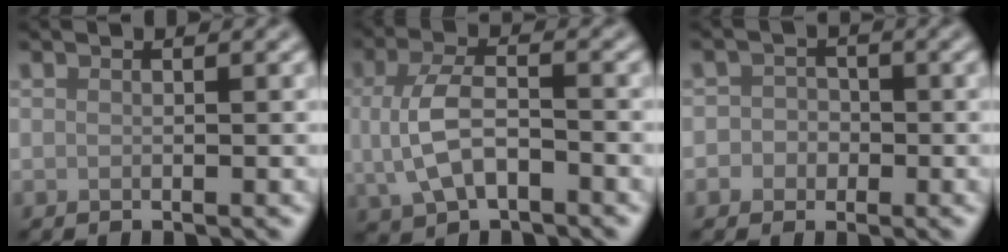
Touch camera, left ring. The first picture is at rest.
{"total": 5.5, "force": [-0.8, 3.3, 4.4], "torque": [-0.099, -0.004, -0.018]}
{"total": 2.5, "force": [-0.6, 2.4, 0.5], "torque": [0.021, 0.010, -0.028]}